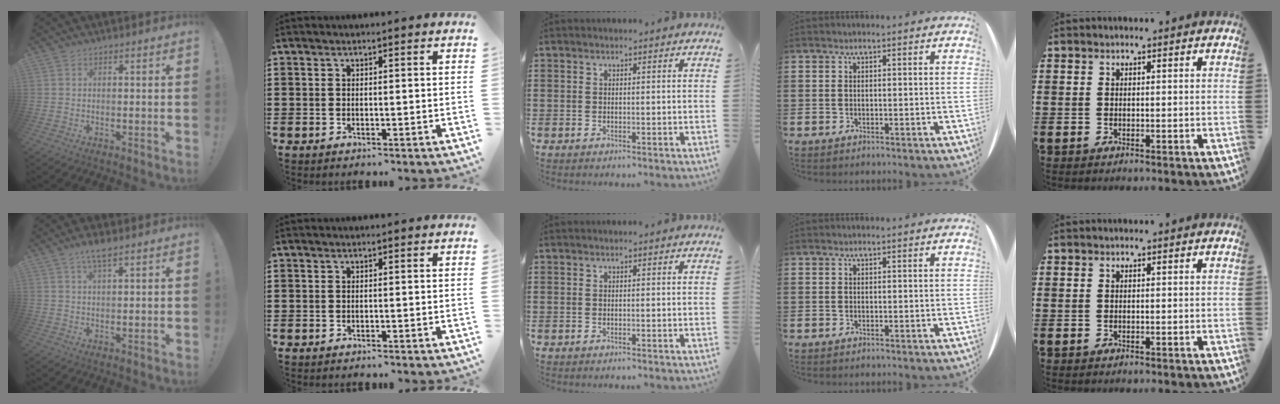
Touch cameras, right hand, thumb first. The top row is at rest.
{"thumb": {"total": 4.7, "force": [3.2, 0.8, 3.3], "torque": [-0.054, -0.013, 0.052]}}